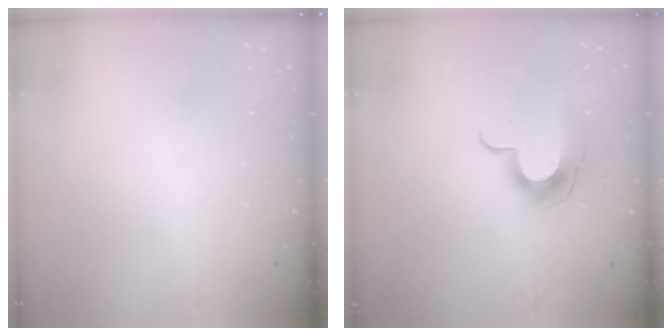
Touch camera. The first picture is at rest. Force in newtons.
{"total": 10.2, "press": 10.2, "slide": 0.2}